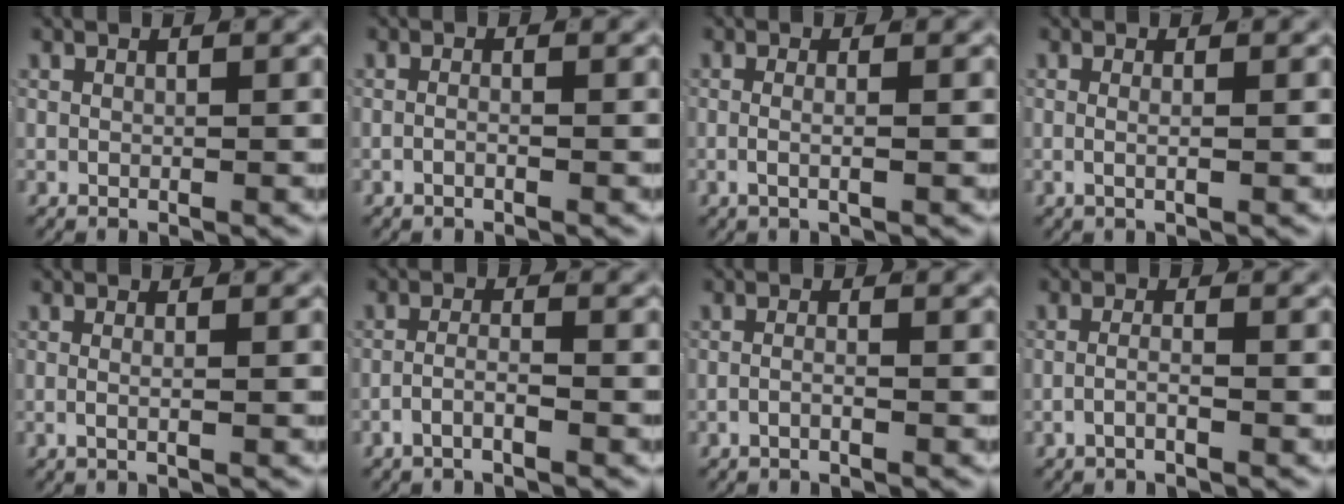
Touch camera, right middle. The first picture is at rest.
{"total": 0.9, "force": [-0.6, -0.1, 0.6], "torque": [-0.011, -0.001, -0.012]}
{"total": 1.6, "force": [-0.8, 0.1, 1.5], "torque": [-0.038, -0.011, -0.010]}
{"total": 1.2, "force": [-0.4, 0.0, 1.1], "torque": [-0.027, -0.009, -0.003]}
{"total": 1.2, "force": [-0.5, 0.0, 1.1], "torque": [-0.027, -0.009, -0.006]}
{"total": 2.2, "force": [-1.8, 0.3, 1.3], "torque": [-0.026, -0.004, -0.034]}
{"total": 1.2, "force": [-0.9, -0.1, 0.8], "torque": [-0.017, -0.003, -0.017]}
{"total": 1.6, "force": [-1.2, -0.1, 1.1], "torque": [-0.025, -0.006, -0.021]}